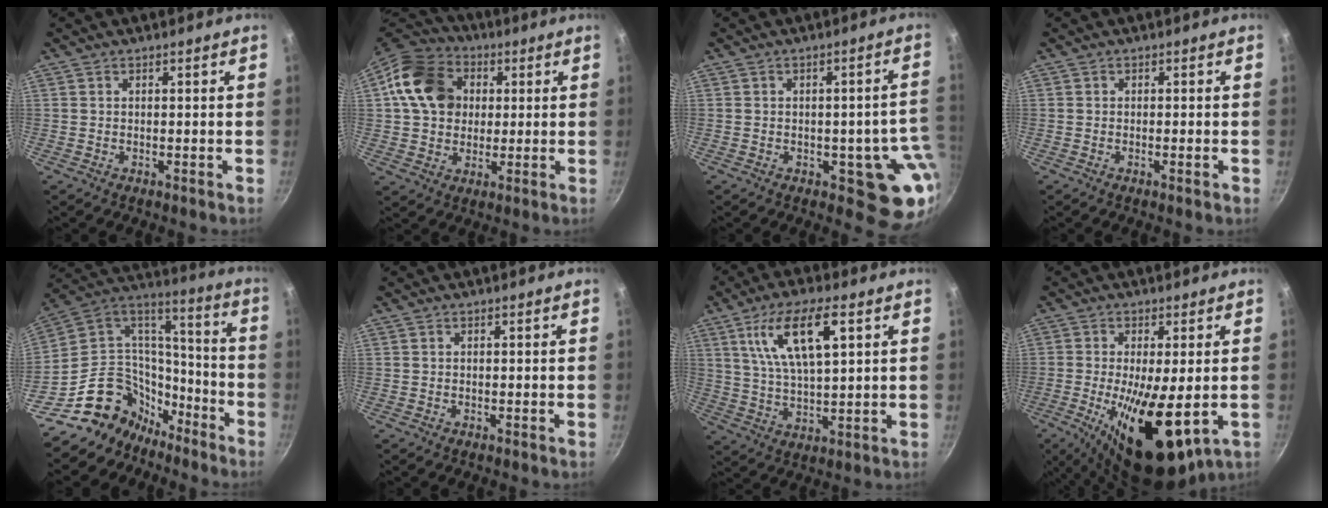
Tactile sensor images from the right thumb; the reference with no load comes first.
{"total": 15.0, "force": [3.0, 12.2, 8.2], "torque": [-0.123, 0.015, 0.043]}
{"total": 10.5, "force": [-2.0, 5.7, 8.5], "torque": [-0.034, 0.006, -0.022]}
{"total": 1.0, "force": [-0.5, 0.2, 0.9], "torque": [-0.018, 0.002, -0.010]}
{"total": 19.1, "force": [-12.6, 13.2, 5.8], "torque": [-0.042, 0.132, -0.222]}
{"total": 0.0}
{"total": 13.2, "force": [5.2, 4.4, 11.4], "torque": [-0.199, -0.010, 0.101]}
{"total": 16.1, "force": [-3.1, 5.9, 14.6], "torque": [-0.241, -0.009, -0.036]}